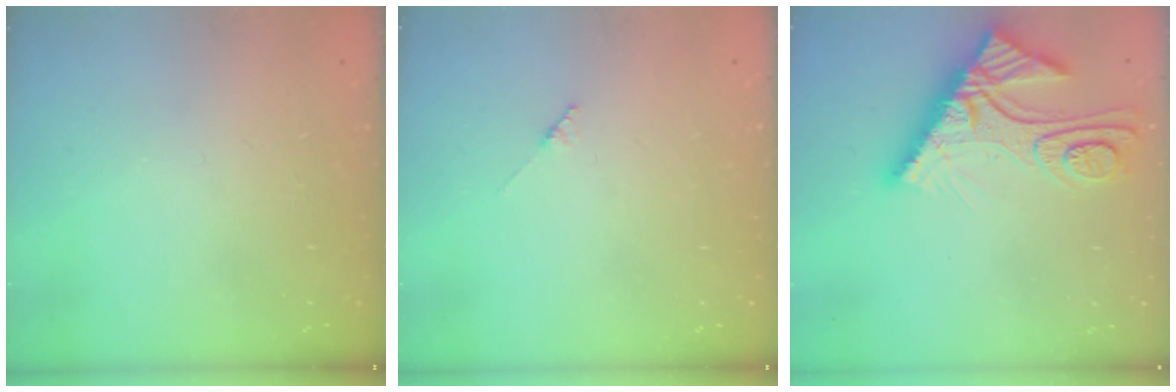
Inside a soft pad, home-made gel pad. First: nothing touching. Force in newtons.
{"total": 1.8, "press": 1.7, "slide": 0.3}
{"total": 15.3, "press": 15.3, "slide": 1.4}